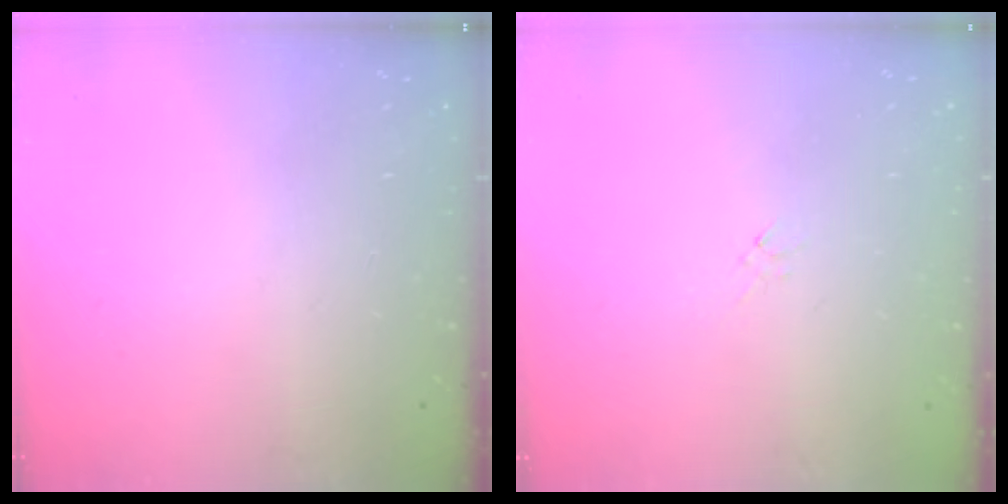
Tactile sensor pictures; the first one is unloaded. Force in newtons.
{"total": 0.0}